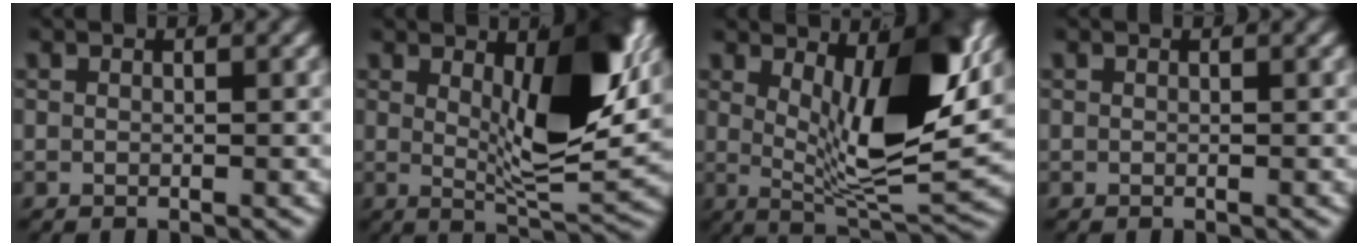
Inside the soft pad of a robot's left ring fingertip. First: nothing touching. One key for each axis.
{"total": 8.9, "fx": 2.6, "fy": 2.3, "fz": 8.2, "tx": -0.116, "ty": -0.017, "tz": 0.050}
{"total": 10.3, "fx": 2.7, "fy": 3.0, "fz": 9.5, "tx": -0.134, "ty": -0.019, "tz": 0.049}
{"total": 0.0}